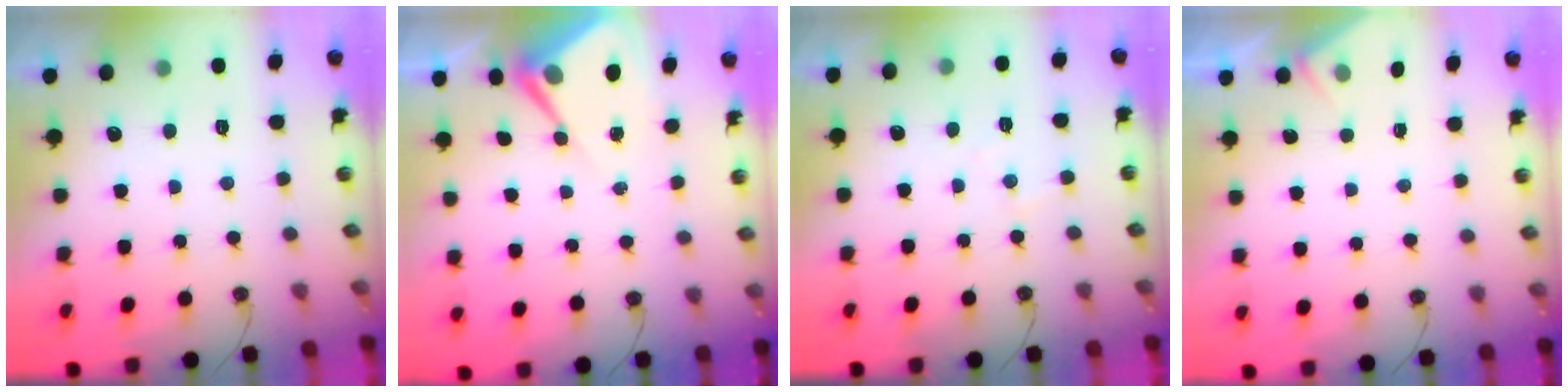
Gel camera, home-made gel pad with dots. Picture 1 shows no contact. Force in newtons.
{"total": 7.4, "press": 7.4, "slide": 0.4}
{"total": 5.5, "press": 5.4, "slide": 0.8}
{"total": 2.8, "press": 2.7, "slide": 0.4}